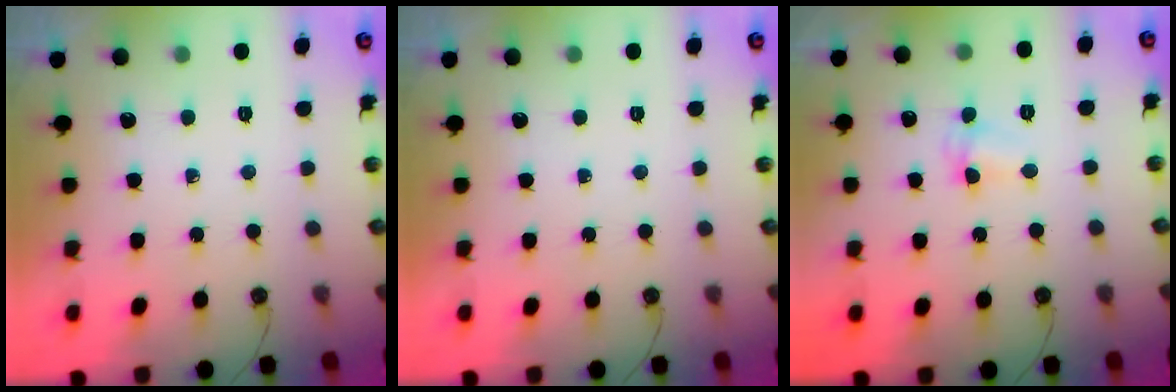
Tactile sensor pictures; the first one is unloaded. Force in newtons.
{"total": 0.0}
{"total": 2.2, "press": 2.2, "slide": 0.5}